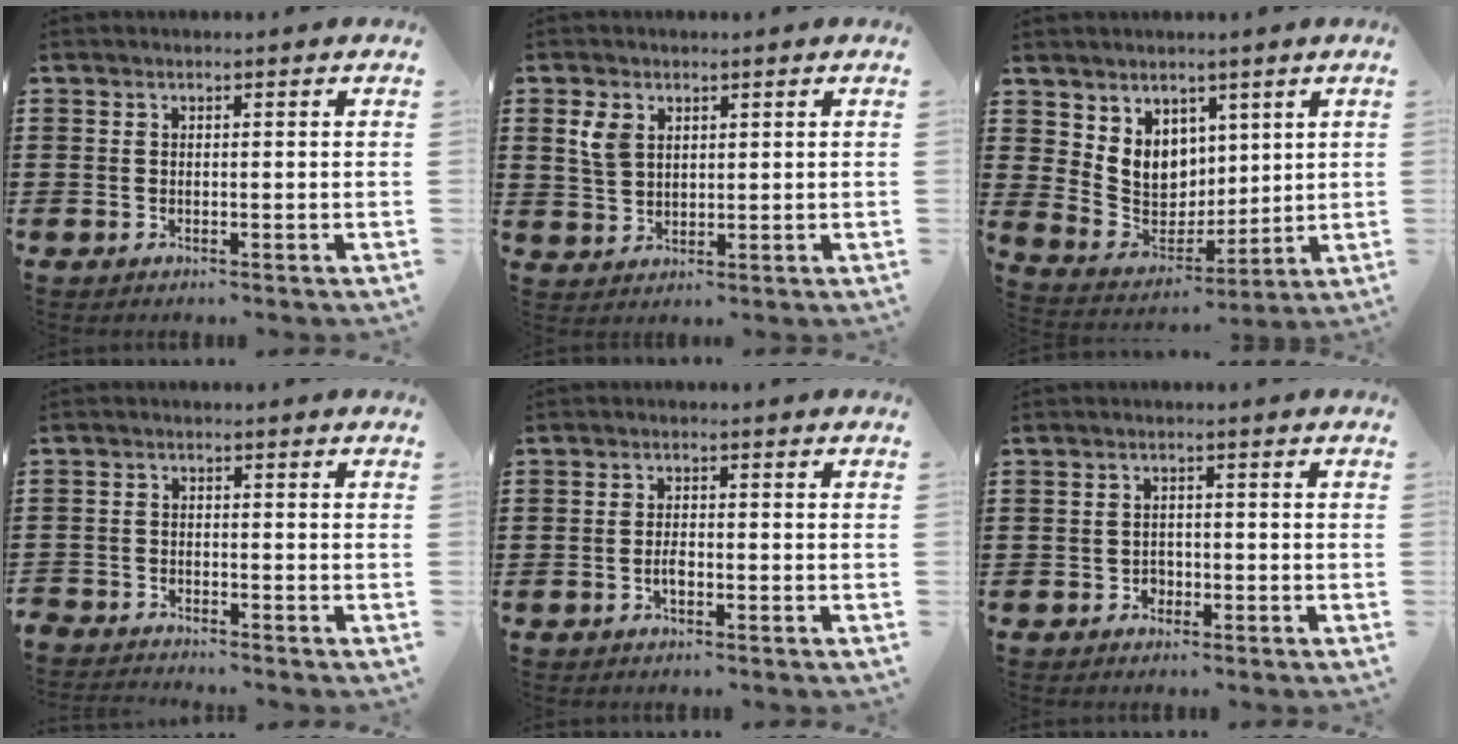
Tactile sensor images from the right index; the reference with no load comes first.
{"total": 3.9, "force": [1.7, 2.7, 2.2], "torque": [-0.053, 0.011, 0.031]}
{"total": 7.6, "force": [3.7, 6.5, 1.5], "torque": [-0.059, -0.019, 0.077]}
{"total": 2.4, "force": [-2.4, 0.1, -0.4], "torque": [-0.001, 0.003, -0.055]}
{"total": 1.9, "force": [-0.9, 0.9, 1.5], "torque": [-0.029, 0.003, -0.017]}
{"total": 1.6, "force": [-0.9, 1.3, 0.2], "torque": [-0.009, 0.000, -0.021]}